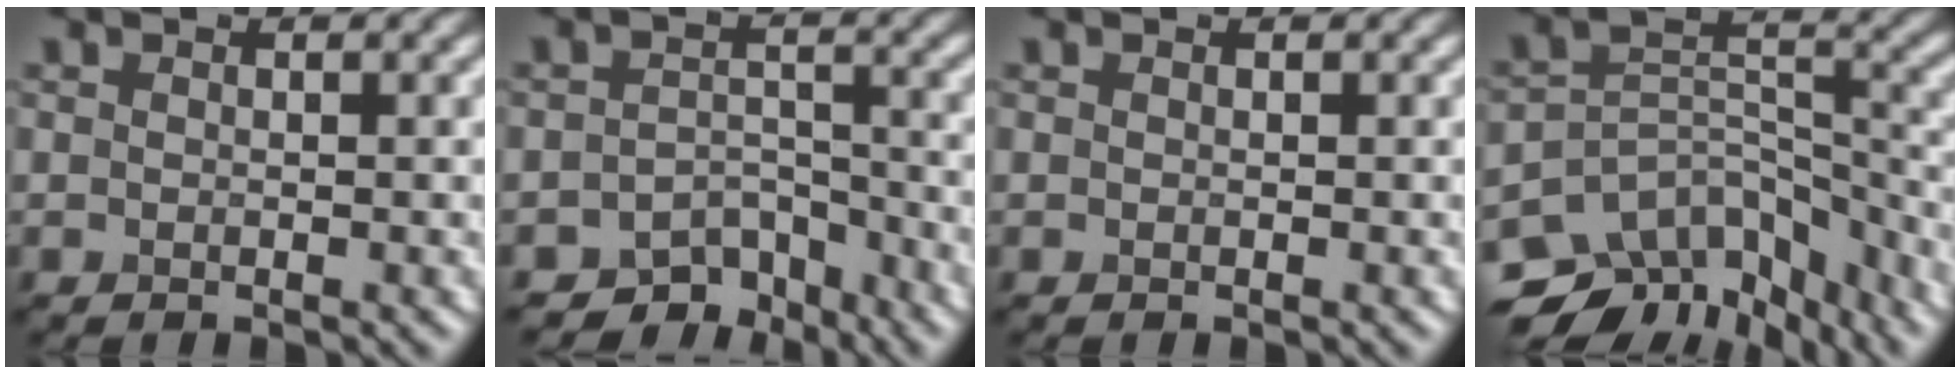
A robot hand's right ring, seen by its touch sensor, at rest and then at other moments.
{"total": 4.4, "force": [-3.8, 2.1, 1.0], "torque": [0.003, -0.002, -0.061]}
{"total": 0.0}
{"total": 11.9, "force": [-9.6, 6.0, 3.8], "torque": [-0.059, 0.010, -0.137]}